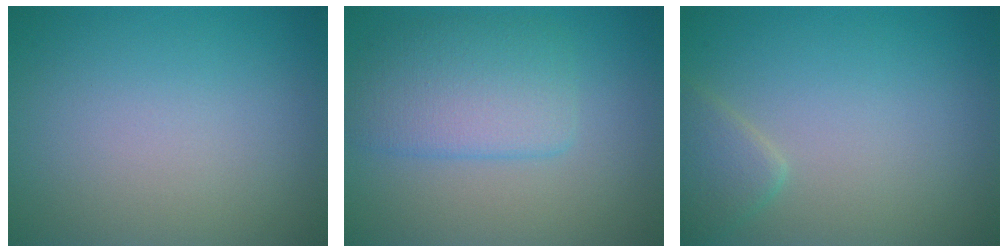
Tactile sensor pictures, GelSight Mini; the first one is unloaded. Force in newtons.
{"total": 4.4, "press": 4.4, "slide": 0.0}
{"total": 2.1, "press": 2.1, "slide": 0.1}